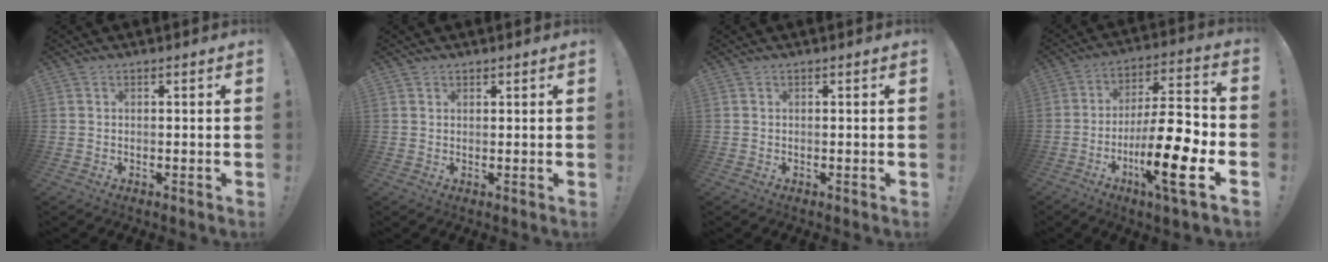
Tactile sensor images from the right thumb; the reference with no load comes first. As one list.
[{"total": 1.0, "force": [0.9, 0.5, 0.0], "torque": [0.018, -0.007, 0.015]}, {"total": 0.0}, {"total": 20.8, "force": [-6.8, 4.9, 19.0], "torque": [-0.311, 0.028, -0.110]}]